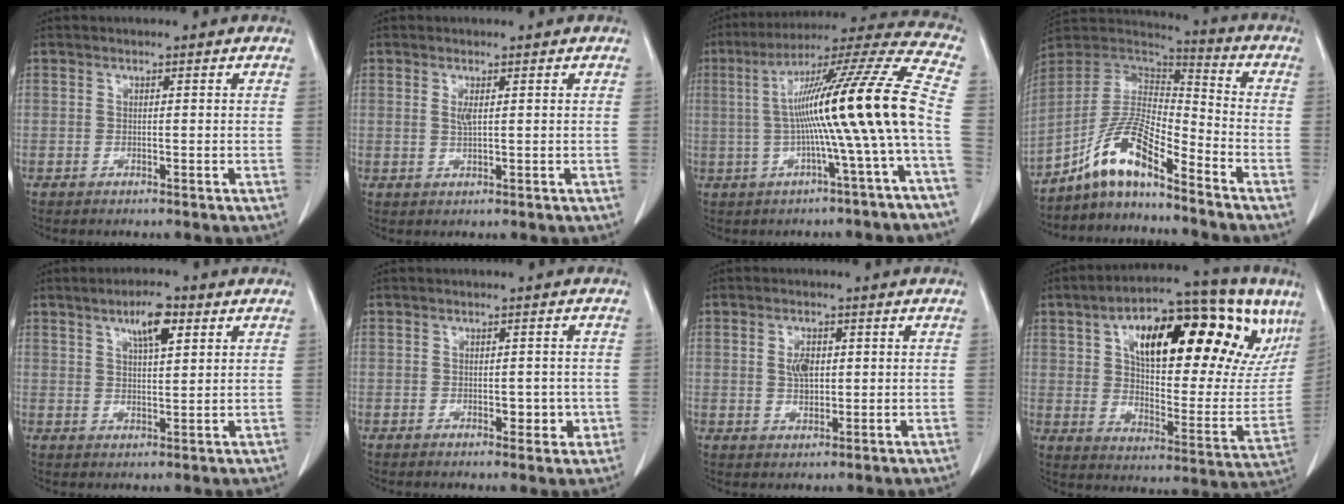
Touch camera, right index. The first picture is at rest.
{"total": 1.4, "force": [0.5, 0.2, 1.3], "torque": [-0.031, -0.004, 0.011]}
{"total": 18.6, "force": [-1.2, -1.7, 18.5], "torque": [-0.284, 0.022, -0.029]}
{"total": 10.9, "force": [-7.8, 1.7, 7.4], "torque": [-0.155, 0.020, -0.148]}
{"total": 5.8, "force": [3.1, 1.5, 4.7], "torque": [-0.083, 0.003, 0.051]}
{"total": 3.1, "force": [-0.7, 1.7, 2.5], "torque": [-0.025, 0.002, -0.003]}
{"total": 3.6, "force": [0.7, 2.0, 2.9], "torque": [-0.052, 0.002, 0.016]}
{"total": 31.8, "force": [14.2, 11.9, 25.9], "torque": [-0.344, 0.066, 0.221]}